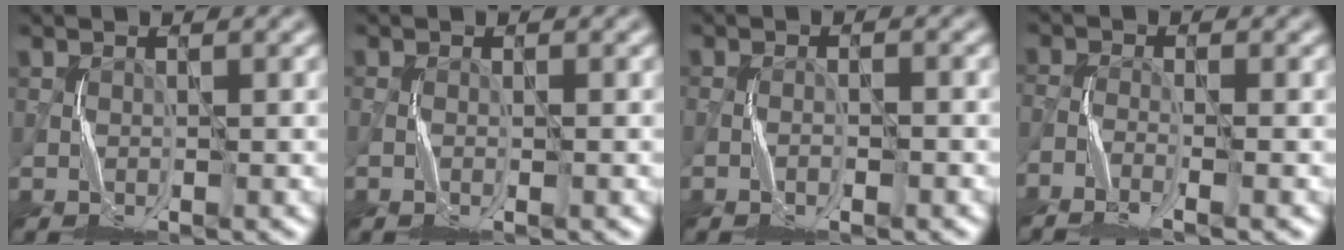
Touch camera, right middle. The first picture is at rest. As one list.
[{"total": 0.7, "force": [-0.6, -0.1, 0.3], "torque": [-0.002, 0.001, -0.015]}, {"total": 1.5, "force": [-1.2, 0.2, 0.9], "torque": [-0.011, 0.007, -0.027]}, {"total": 2.9, "force": [-2.5, 0.1, 1.4], "torque": [-0.031, -0.002, -0.060]}]